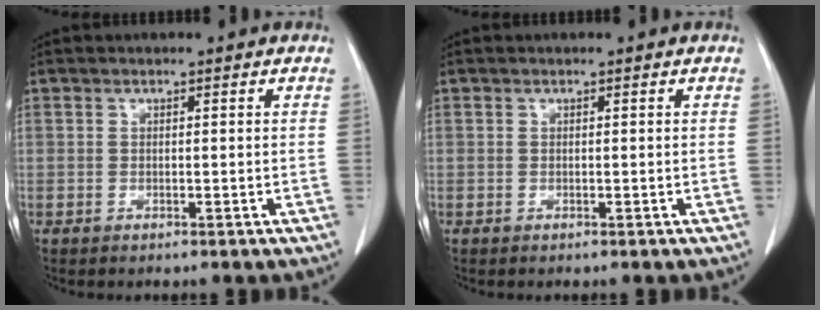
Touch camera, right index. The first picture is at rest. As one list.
[{"total": 0.0}]